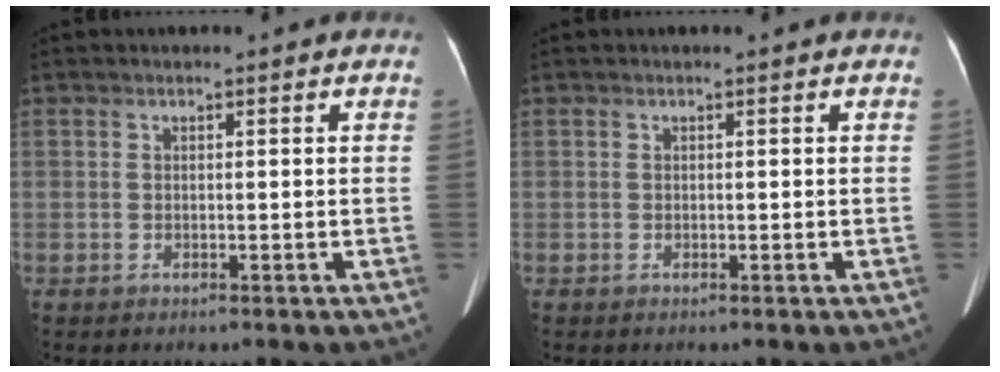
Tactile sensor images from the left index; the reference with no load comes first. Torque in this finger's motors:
{"motor_torque": [0.02, 0.05, 0.00, 0.00]}